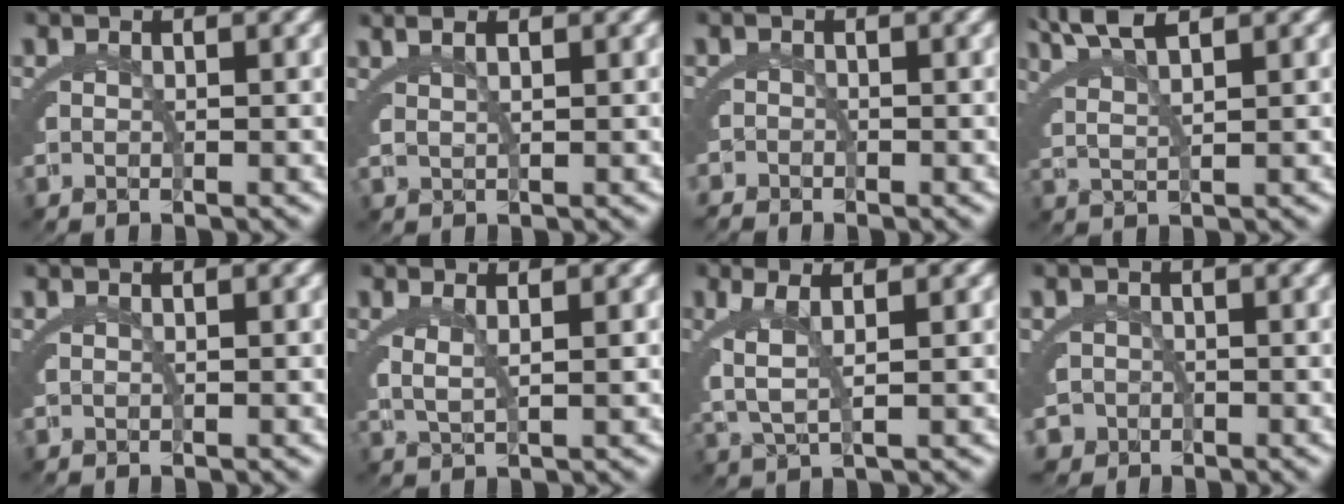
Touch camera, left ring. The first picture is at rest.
{"total": 2.9, "force": [2.2, 0.8, 1.8], "torque": [-0.019, 0.013, 0.036]}
{"total": 1.4, "force": [-1.3, -0.2, -0.5], "torque": [0.018, -0.010, -0.022]}
{"total": 4.5, "force": [3.2, 1.2, 2.9], "torque": [-0.059, 0.007, 0.058]}
{"total": 0.0}
{"total": 2.5, "force": [0.8, 0.6, 2.3], "torque": [-0.049, -0.009, 0.022]}
{"total": 3.9, "force": [0.6, 1.3, 3.6], "torque": [-0.078, -0.007, 0.016]}
{"total": 4.2, "force": [-2.2, 3.6, 0.5], "torque": [-0.017, -0.023, -0.038]}